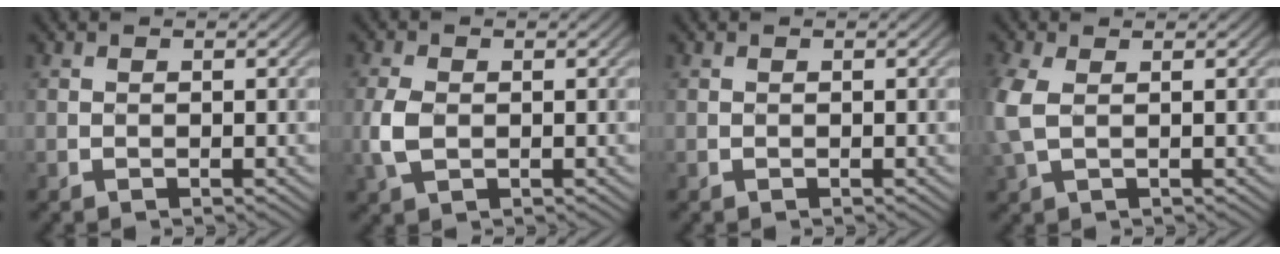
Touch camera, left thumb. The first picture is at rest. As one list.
[{"total": 4.1, "force": [-0.8, 2.7, 2.9], "torque": [-0.086, 0.003, -0.016]}, {"total": 0.0}, {"total": 5.4, "force": [0.3, 3.4, 4.2], "torque": [-0.146, 0.004, 0.005]}]